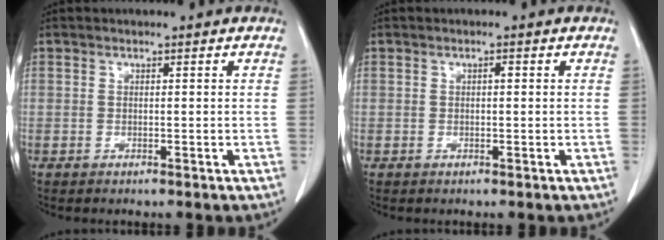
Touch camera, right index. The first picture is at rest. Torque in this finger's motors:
{"motor_torque": [0.22, -0.17, 0.01, 0.01]}